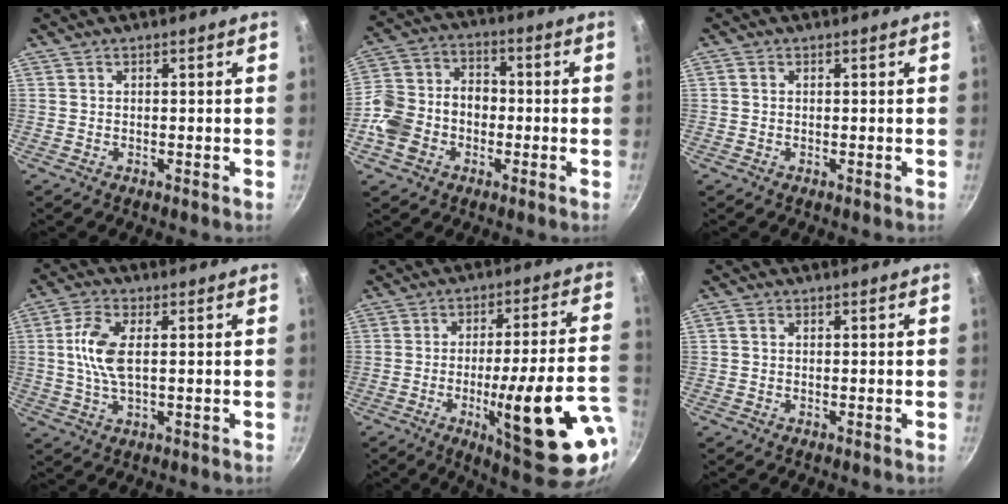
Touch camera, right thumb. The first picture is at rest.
{"total": 13.5, "force": [-3.6, 10.4, 7.7], "torque": [-0.130, 0.040, -0.077]}
{"total": 0.7, "force": [0.1, 0.6, 0.4], "torque": [-0.007, 0.005, 0.001]}
{"total": 8.0, "force": [1.0, 3.7, 7.1], "torque": [-0.151, 0.006, 0.017]}
{"total": 22.4, "force": [-7.0, 4.2, 20.9], "torque": [-0.273, 0.017, -0.091]}
{"total": 1.0, "force": [0.1, 0.8, 0.6], "torque": [-0.011, 0.005, 0.001]}